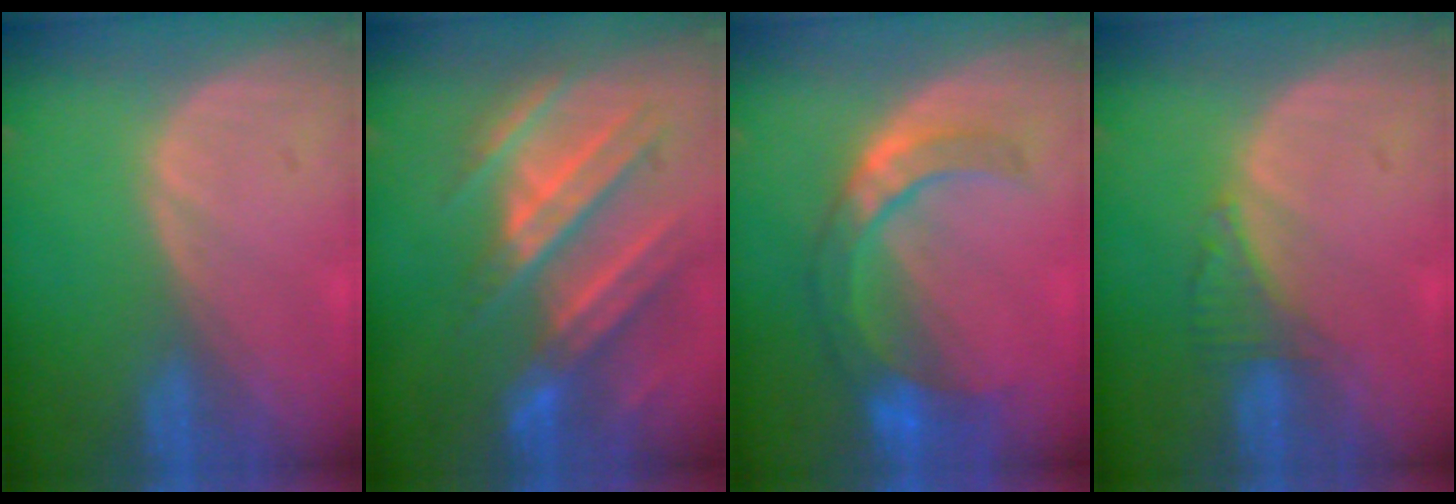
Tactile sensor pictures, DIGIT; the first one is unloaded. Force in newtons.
{"total": 10.4, "press": 9.6, "slide": 4.0}
{"total": 8.0, "press": 7.5, "slide": 2.8}
{"total": 2.5, "press": 2.5, "slide": 0.2}